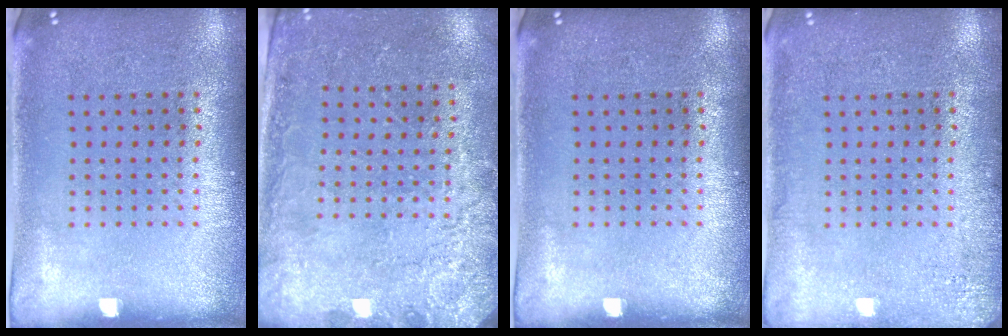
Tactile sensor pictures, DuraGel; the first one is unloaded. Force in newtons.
{"total": 2.5, "press": 2.4, "slide": 0.8}
{"total": 0.0}
{"total": 2.0, "press": 2.0, "slide": 0.3}